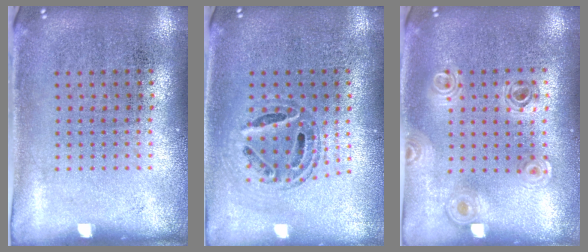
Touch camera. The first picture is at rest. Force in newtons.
{"total": 0.7, "press": 0.7, "slide": 0.1}
{"total": 0.8, "press": 0.8, "slide": 0.1}